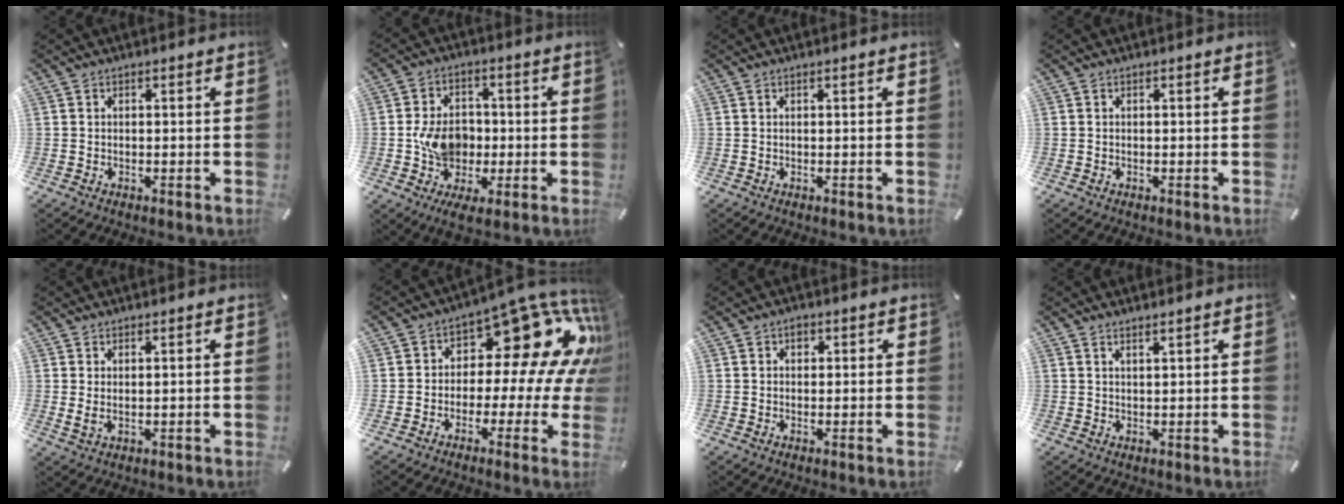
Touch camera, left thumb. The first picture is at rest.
{"total": 8.6, "force": [-1.3, 6.5, 5.6], "torque": [-0.113, 0.013, -0.021]}
{"total": 0.0}
{"total": 0.0}
{"total": 2.3, "force": [1.2, 0.7, 1.8], "torque": [-0.045, -0.004, 0.020]}
{"total": 16.7, "force": [6.1, 9.7, 12.1], "torque": [-0.165, -0.050, 0.098]}
{"total": 1.6, "force": [0.6, 1.4, 0.6], "torque": [-0.006, 0.002, 0.008]}
{"total": 1.6, "force": [1.5, -0.3, 0.5], "torque": [-0.010, -0.006, 0.029]}